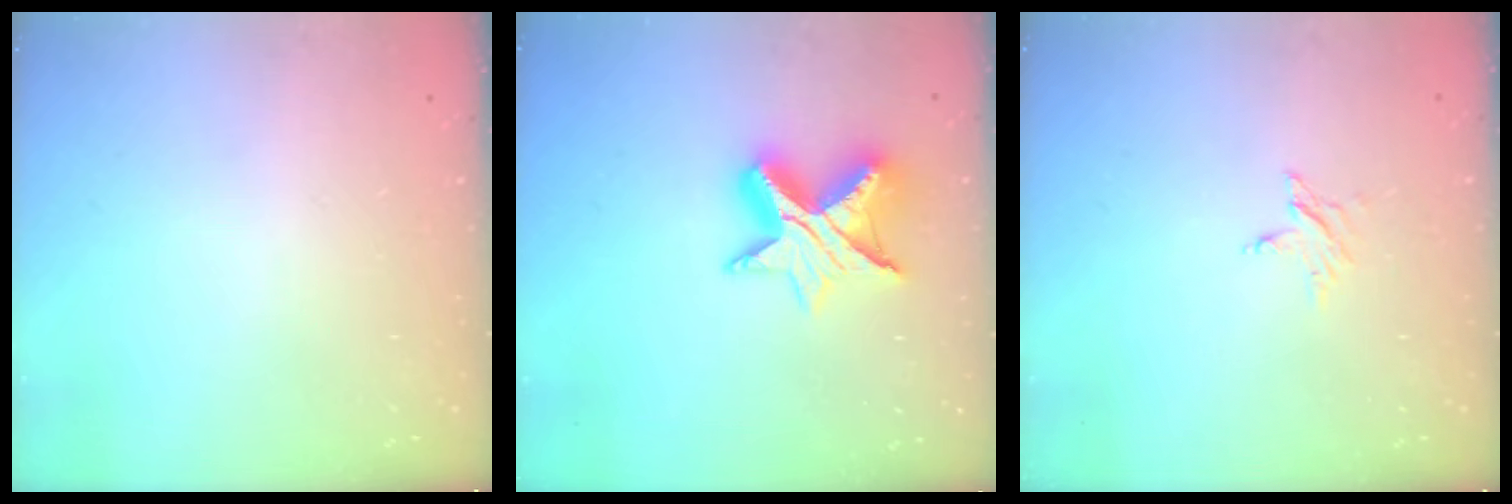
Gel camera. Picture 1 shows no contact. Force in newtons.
{"total": 11.6, "press": 11.5, "slide": 0.7}
{"total": 2.7, "press": 2.7, "slide": 0.3}